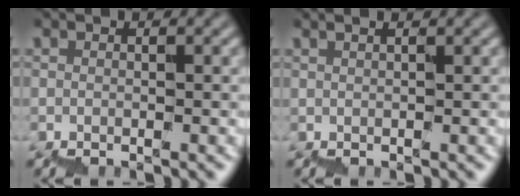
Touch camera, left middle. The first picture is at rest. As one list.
[{"total": 0.8, "force": [0.7, 0.0, 0.4], "torque": [0.001, 0.000, 0.010]}]